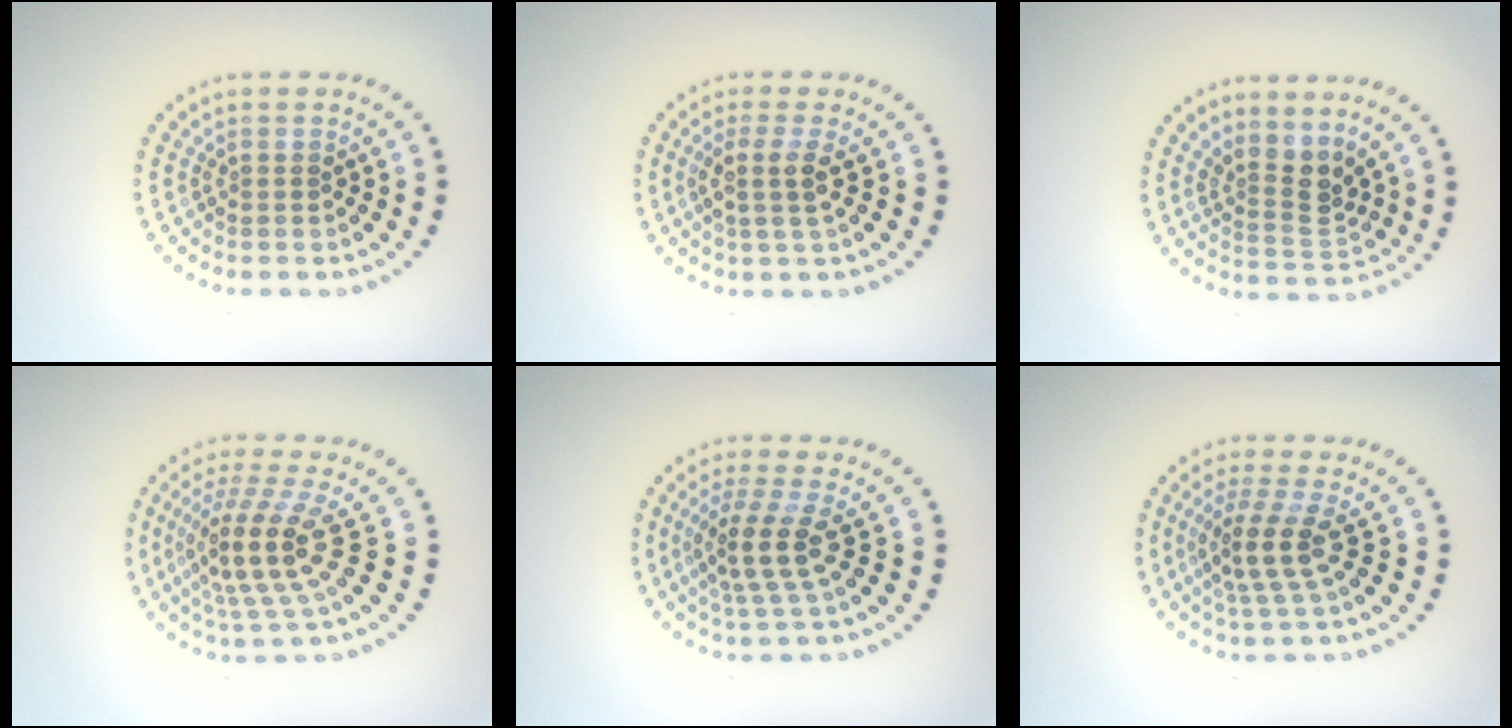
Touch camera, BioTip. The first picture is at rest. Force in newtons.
{"total": 2.2, "press": 1.9, "slide": 1.2}
{"total": 3.0, "press": 2.1, "slide": 2.1}
{"total": 5.2, "press": 4.1, "slide": 3.2}
{"total": 3.7, "press": 2.7, "slide": 2.5}
{"total": 3.5, "press": 2.7, "slide": 2.3}